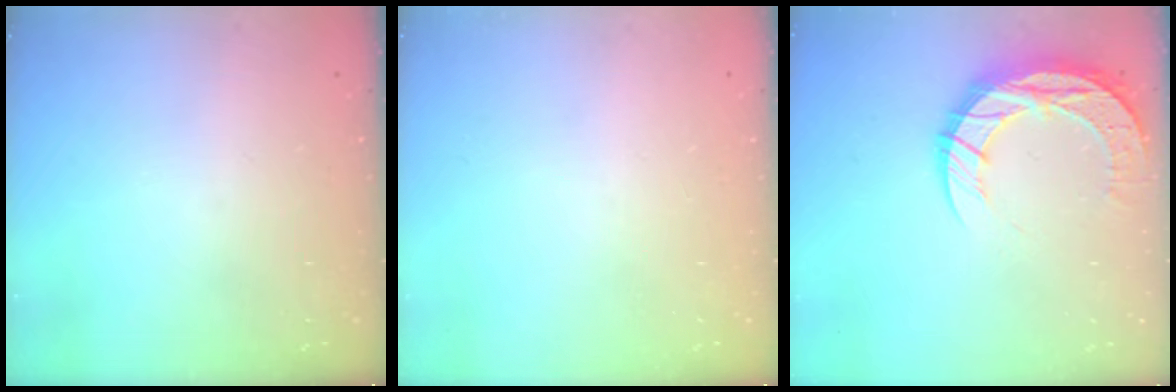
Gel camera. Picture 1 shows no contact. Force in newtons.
{"total": 0.0}
{"total": 13.1, "press": 13.1, "slide": 0.9}